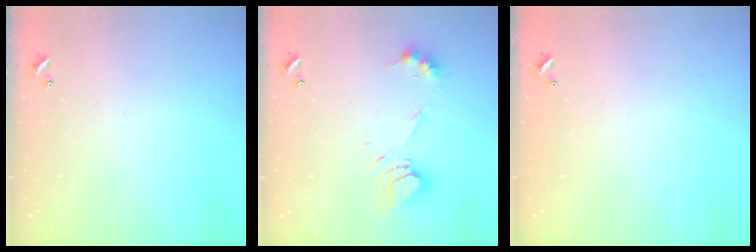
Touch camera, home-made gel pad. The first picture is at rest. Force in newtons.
{"total": 10.9, "press": 10.9, "slide": 1.0}
{"total": 2.9, "press": 2.9, "slide": 0.1}